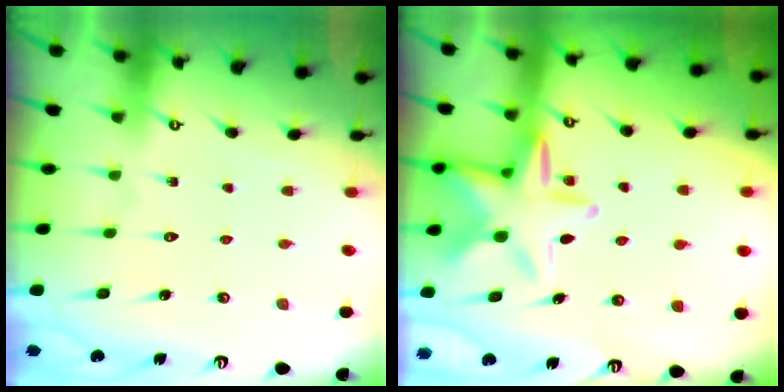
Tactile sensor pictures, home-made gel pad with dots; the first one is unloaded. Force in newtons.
{"total": 15.3, "press": 15.2, "slide": 1.4}